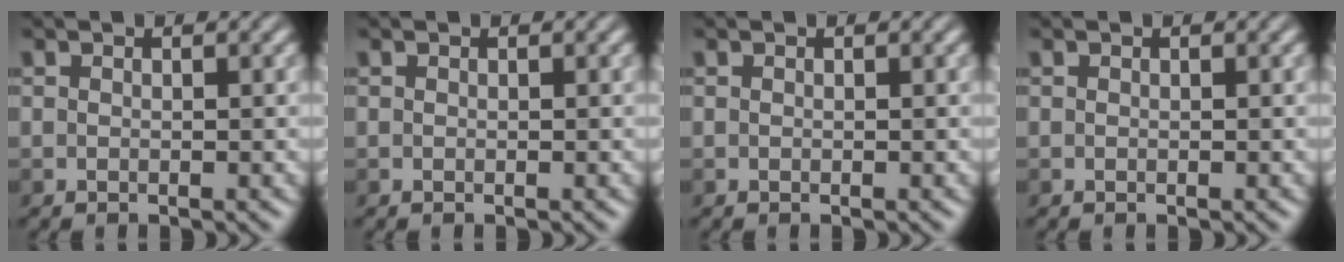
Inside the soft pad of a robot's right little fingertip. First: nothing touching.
{"total": 0.0}
{"total": 0.0}
{"total": 0.0}